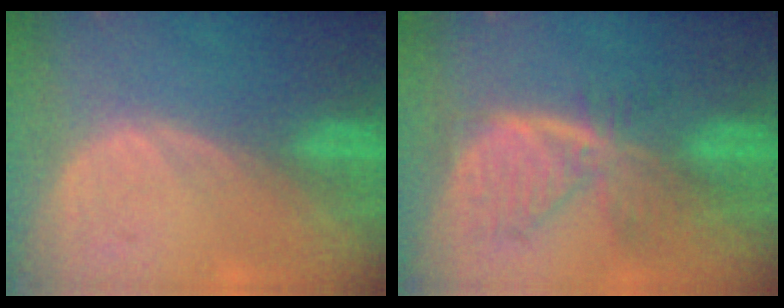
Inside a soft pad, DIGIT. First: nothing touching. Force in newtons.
{"total": 7.8, "press": 6.8, "slide": 3.7}